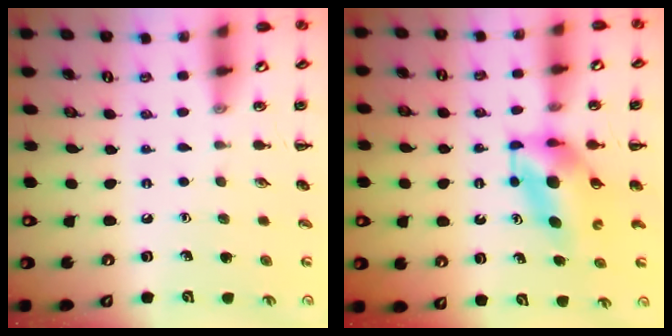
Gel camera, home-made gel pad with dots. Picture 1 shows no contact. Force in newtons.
{"total": 5.7, "press": 5.6, "slide": 1.1}